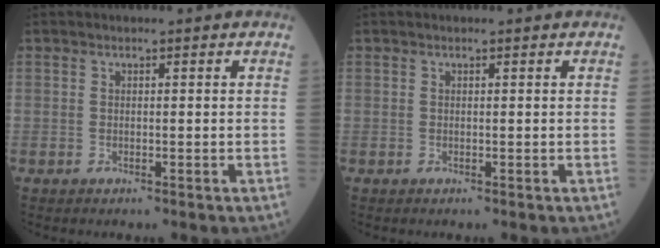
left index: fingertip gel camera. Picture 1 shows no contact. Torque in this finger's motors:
{"motor_torque": [0.20, -0.03, -0.04, -0.01]}